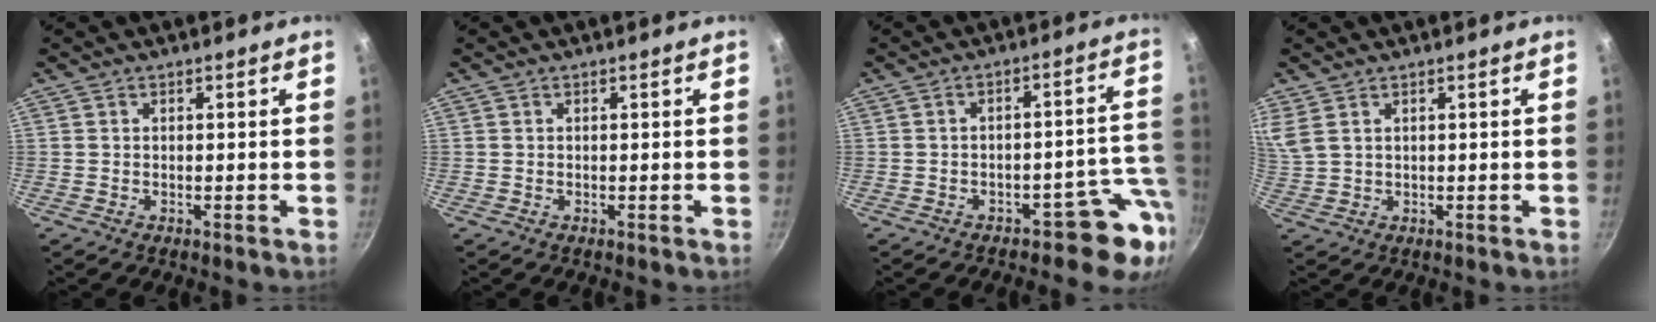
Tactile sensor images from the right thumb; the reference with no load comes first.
{"total": 0.0}
{"total": 7.1, "force": [-4.2, 4.0, 4.1], "torque": [0.022, 0.053, -0.057]}
{"total": 4.4, "force": [2.6, 2.1, 2.9], "torque": [-0.064, 0.002, 0.061]}